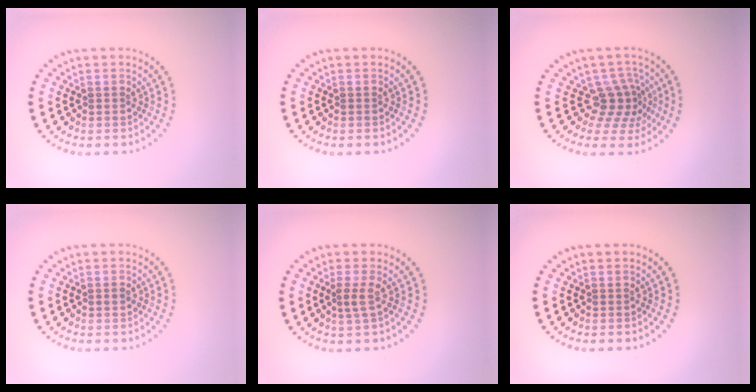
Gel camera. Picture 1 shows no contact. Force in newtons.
{"total": 0.0}
{"total": 3.3, "press": 2.3, "slide": 2.4}
{"total": 0.7, "press": 0.7, "slide": 0.1}
{"total": 1.4, "press": 1.1, "slide": 0.9}
{"total": 0.0}